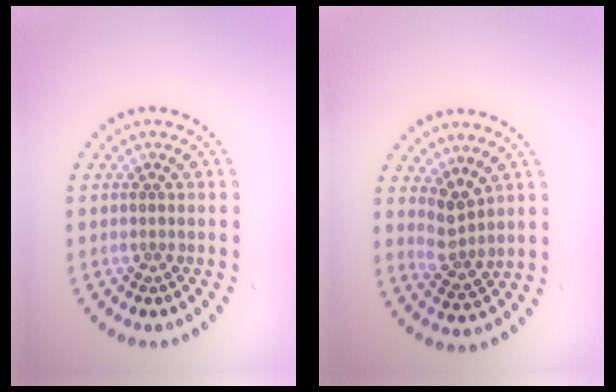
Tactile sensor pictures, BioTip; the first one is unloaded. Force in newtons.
{"total": 2.7, "press": 2.1, "slide": 1.7}